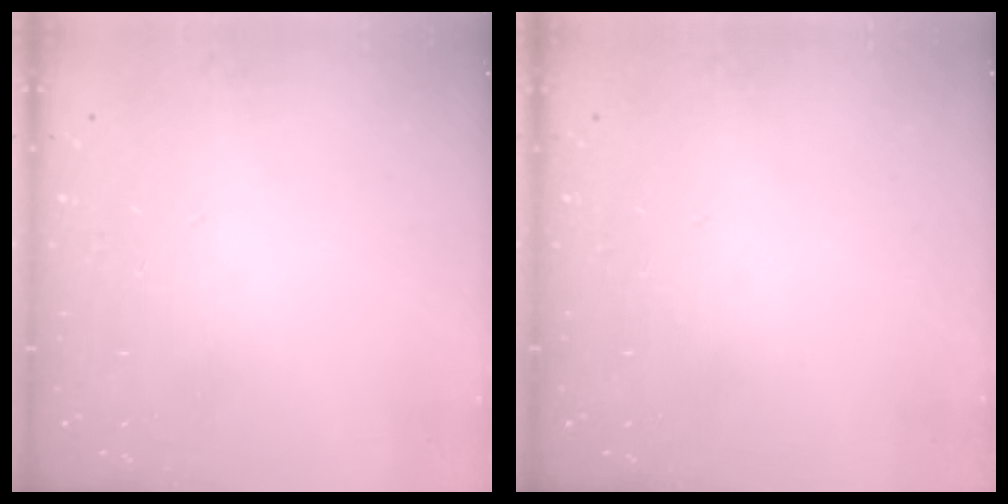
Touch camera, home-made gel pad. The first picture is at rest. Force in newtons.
{"total": 0.0}